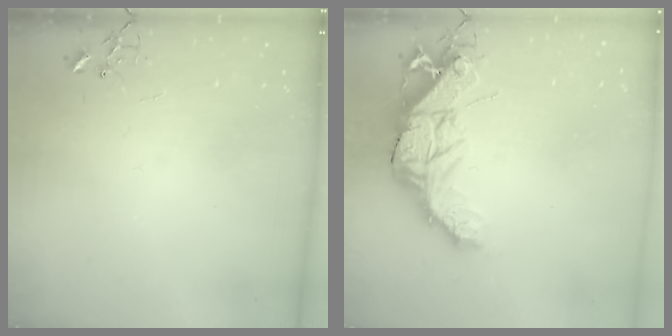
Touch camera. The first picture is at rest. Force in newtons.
{"total": 17.7, "press": 17.6, "slide": 1.5}